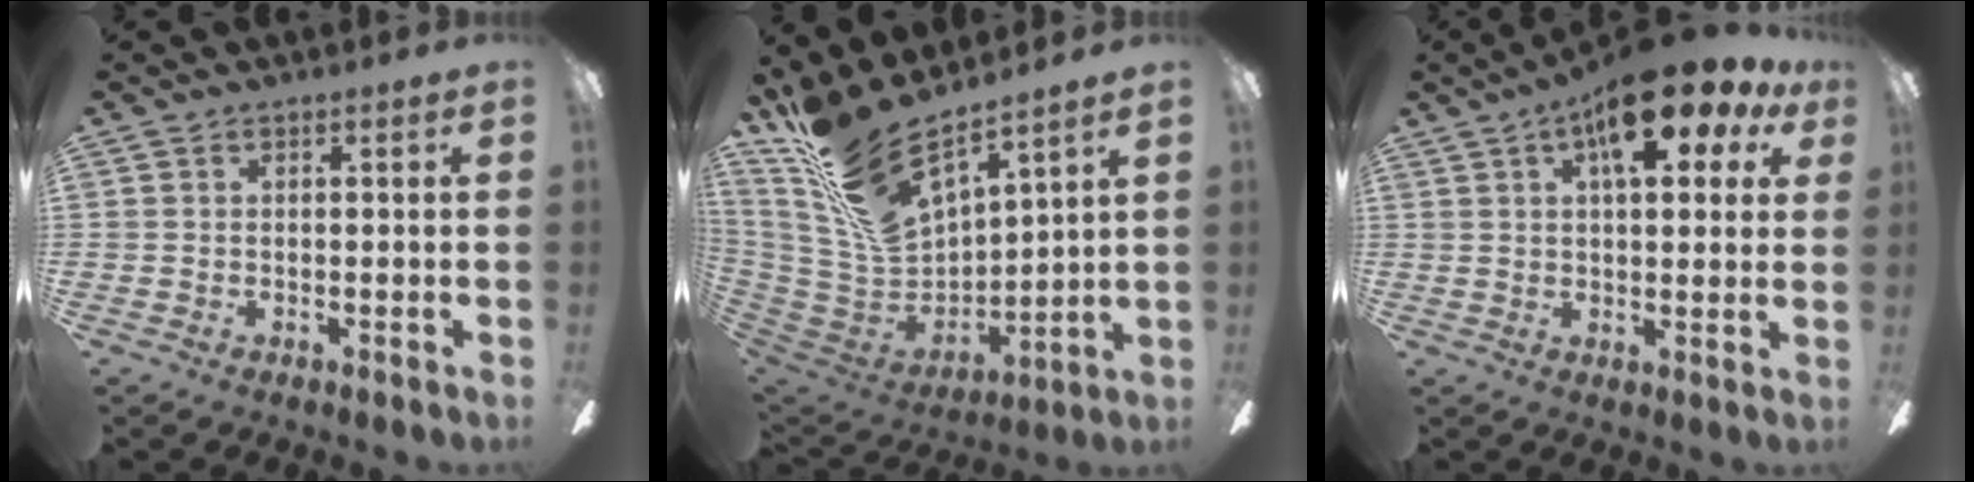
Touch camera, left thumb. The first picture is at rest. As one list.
[{"total": 18.3, "force": [14.4, 5.7, 9.8], "torque": [-0.228, -0.117, 0.256]}, {"total": 16.8, "force": [9.0, 5.9, 12.8], "torque": [-0.185, -0.033, 0.141]}]